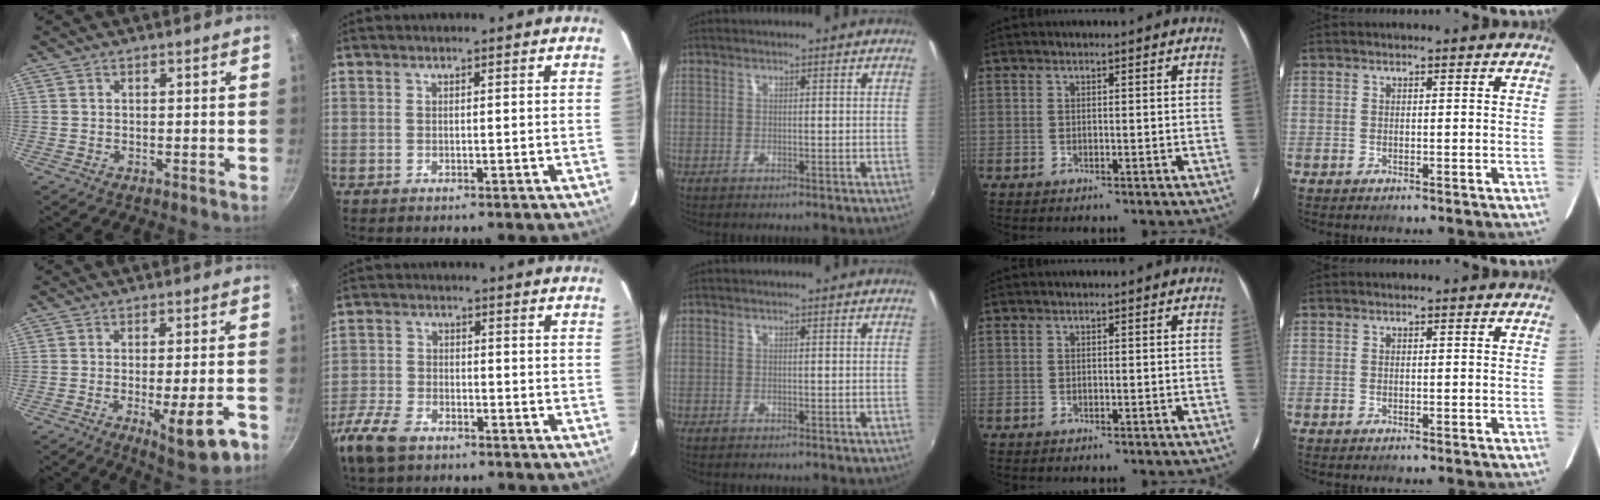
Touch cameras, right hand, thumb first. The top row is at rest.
{"thumb": {"total": 10.8, "force": [-4.7, 2.6, 9.3], "torque": [-0.114, 0.008, -0.057]}, "index": {"total": 9.0, "force": [-6.4, 4.5, 4.5], "torque": [-0.123, -0.011, -0.134]}}